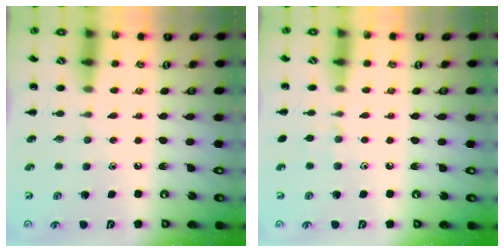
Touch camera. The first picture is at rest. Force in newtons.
{"total": 4.5, "press": 4.2, "slide": 1.5}